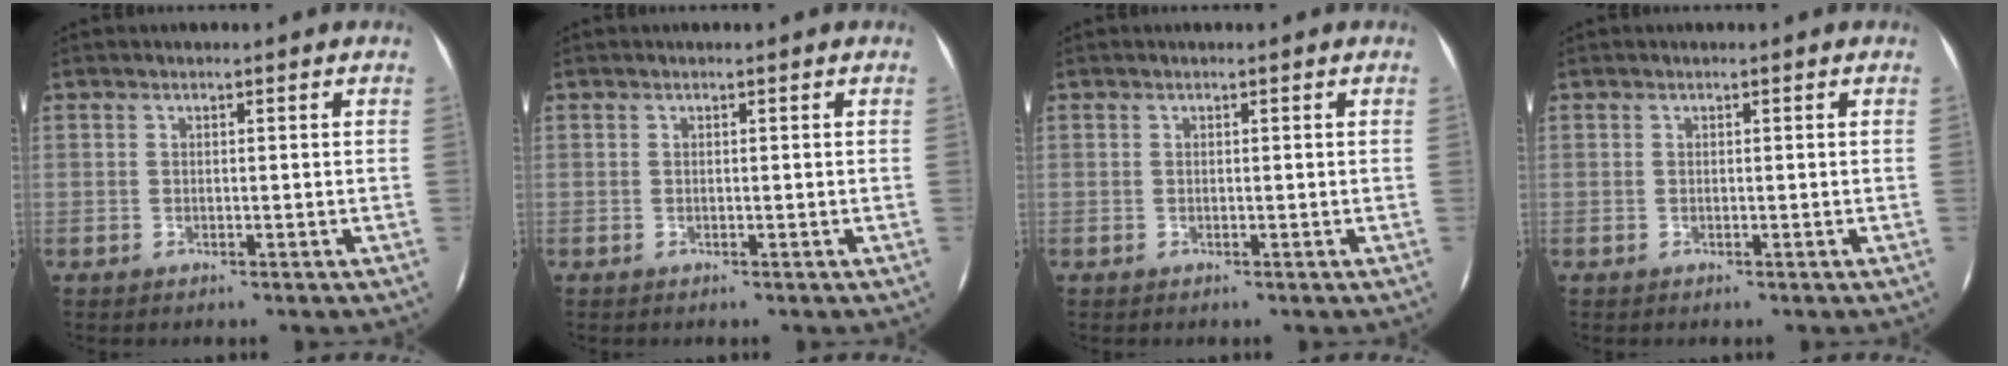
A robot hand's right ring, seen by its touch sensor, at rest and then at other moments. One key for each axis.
{"total": 0.0}
{"total": 0.0}
{"total": 0.0}